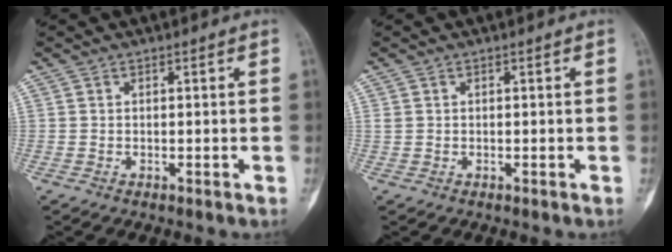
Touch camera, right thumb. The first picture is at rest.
{"total": 0.5, "force": [0.2, 0.5, 0.2], "torque": [0.002, 0.004, 0.003]}